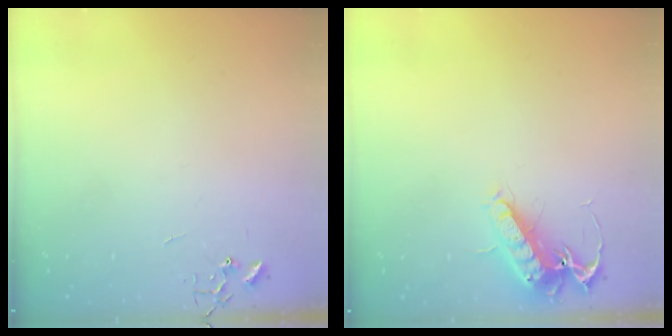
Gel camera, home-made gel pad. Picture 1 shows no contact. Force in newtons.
{"total": 14.1, "press": 13.9, "slide": 1.9}